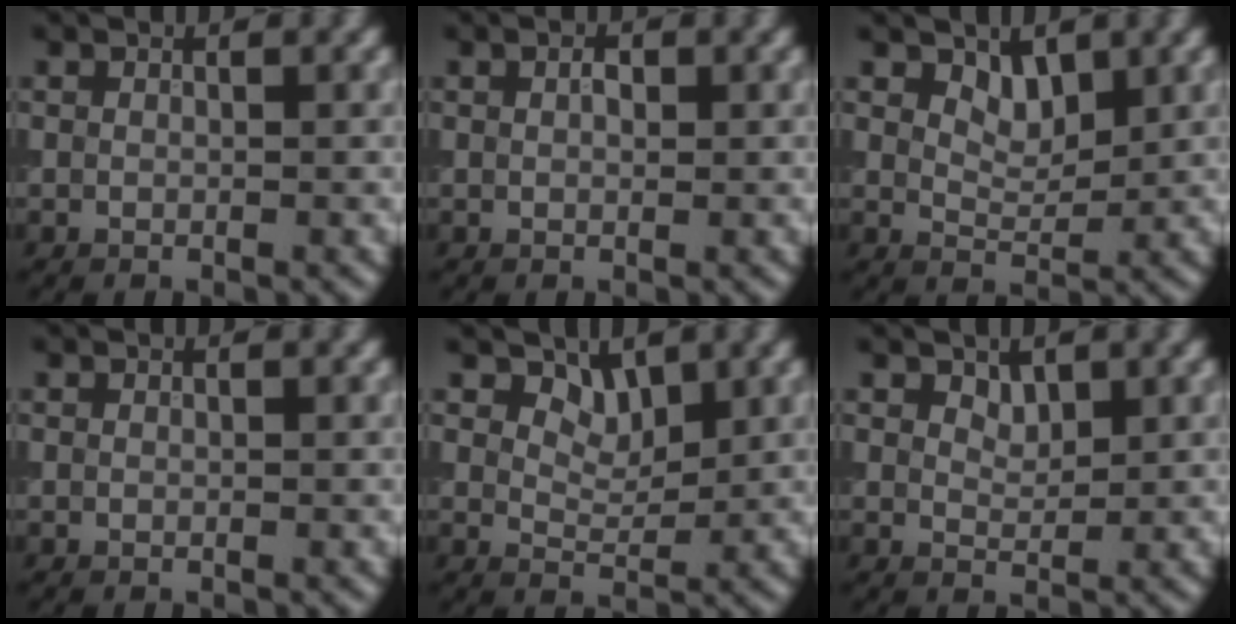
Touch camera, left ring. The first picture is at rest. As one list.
[{"total": 1.1, "force": [0.3, 0.6, 0.8], "torque": [-0.014, 0.002, 0.005]}, {"total": 2.2, "force": [1.5, 1.2, 1.2], "torque": [-0.020, -0.008, 0.023]}, {"total": 0.0}, {"total": 2.7, "force": [1.9, 1.6, 1.2], "torque": [-0.024, -0.020, 0.035]}, {"total": 1.3, "force": [0.9, 0.7, 0.6], "torque": [-0.010, -0.004, 0.017]}]